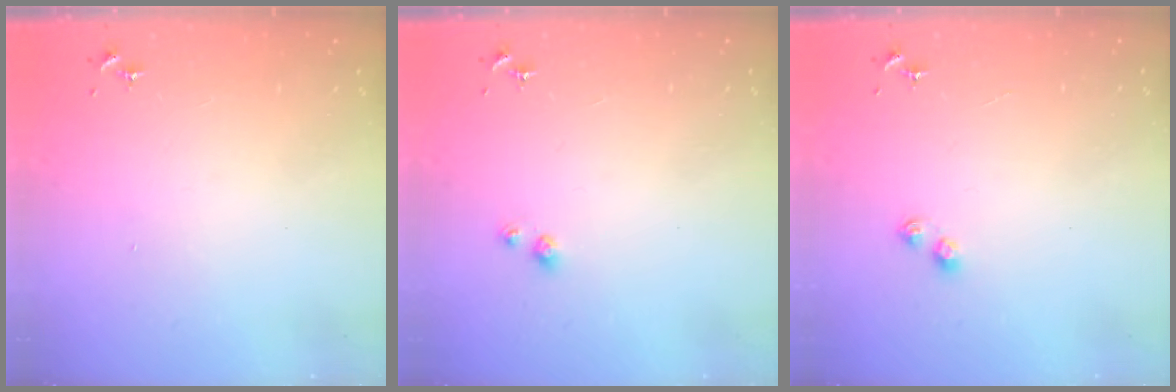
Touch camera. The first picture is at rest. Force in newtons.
{"total": 3.4, "press": 3.4, "slide": 0.2}
{"total": 2.8, "press": 2.8, "slide": 0.3}